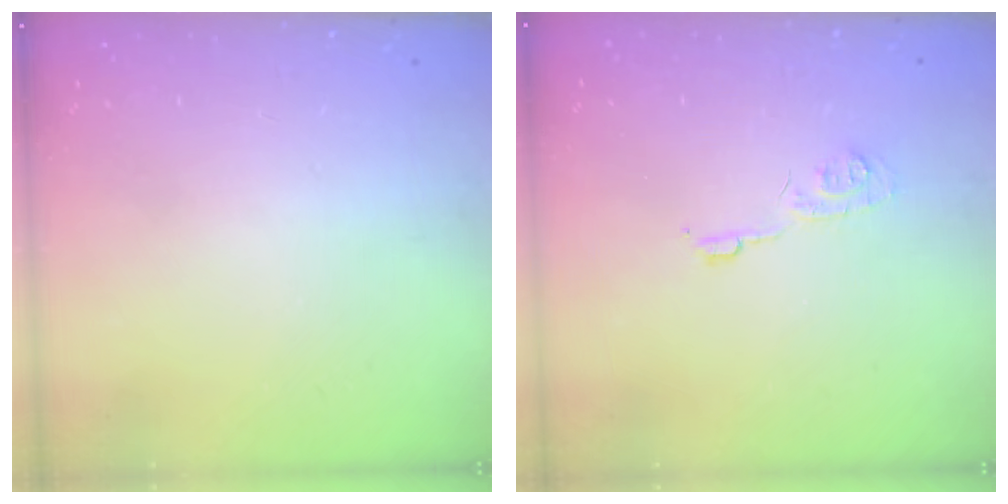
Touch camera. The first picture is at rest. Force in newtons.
{"total": 6.1, "press": 6.0, "slide": 0.6}